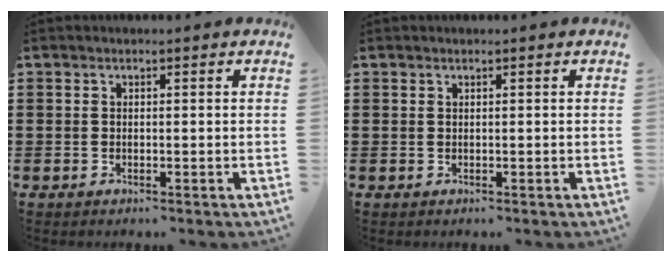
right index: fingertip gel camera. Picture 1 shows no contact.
{"total": 0.0}